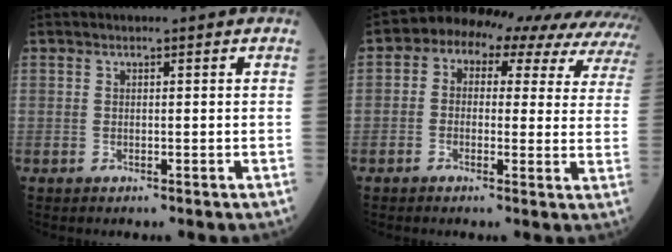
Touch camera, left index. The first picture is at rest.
{"total": 16.7, "force": [13.2, 7.1, 7.4], "torque": [-0.093, 0.051, 0.135]}